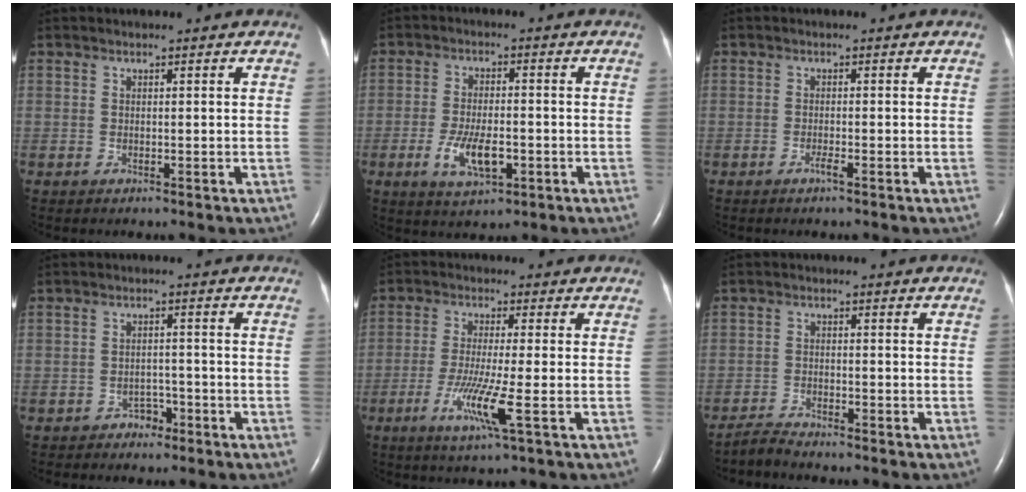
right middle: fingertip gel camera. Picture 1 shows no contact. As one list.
[{"total": 6.6, "force": [-2.3, 2.4, 5.7], "torque": [-0.115, -0.007, -0.035]}, {"total": 1.0, "force": [-0.7, -0.1, 0.7], "torque": [-0.018, -0.001, -0.012]}, {"total": 2.3, "force": [-1.7, 1.5, 0.6], "torque": [-0.008, 0.007, -0.025]}, {"total": 7.0, "force": [-2.6, -0.7, 6.4], "torque": [-0.132, -0.022, -0.050]}, {"total": 2.3, "force": [-2.3, -0.3, 0.0], "torque": [-0.001, -0.013, -0.047]}]